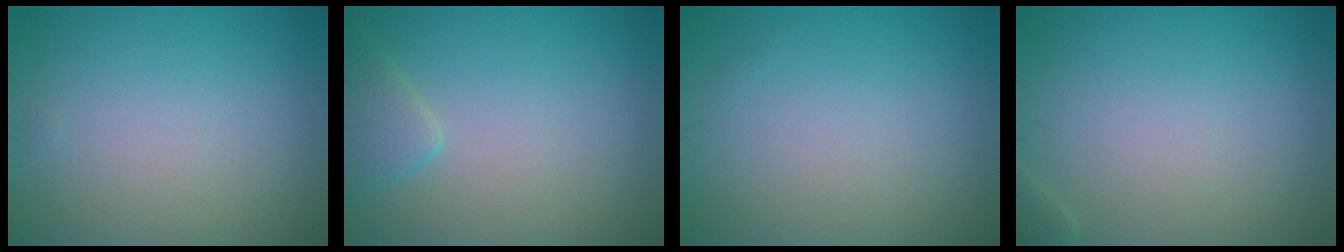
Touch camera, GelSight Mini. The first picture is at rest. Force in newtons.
{"total": 2.3, "press": 2.2, "slide": 0.2}
{"total": 0.0}
{"total": 0.7, "press": 0.7, "slide": 0.0}